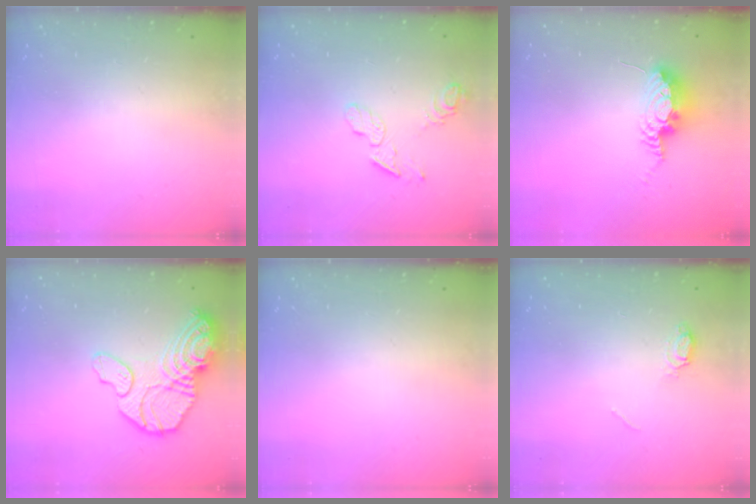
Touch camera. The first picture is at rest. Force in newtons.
{"total": 6.5, "press": 6.5, "slide": 0.0}
{"total": 8.3, "press": 8.0, "slide": 2.2}
{"total": 17.8, "press": 17.7, "slide": 1.9}
{"total": 0.0}
{"total": 5.6, "press": 5.5, "slide": 0.6}